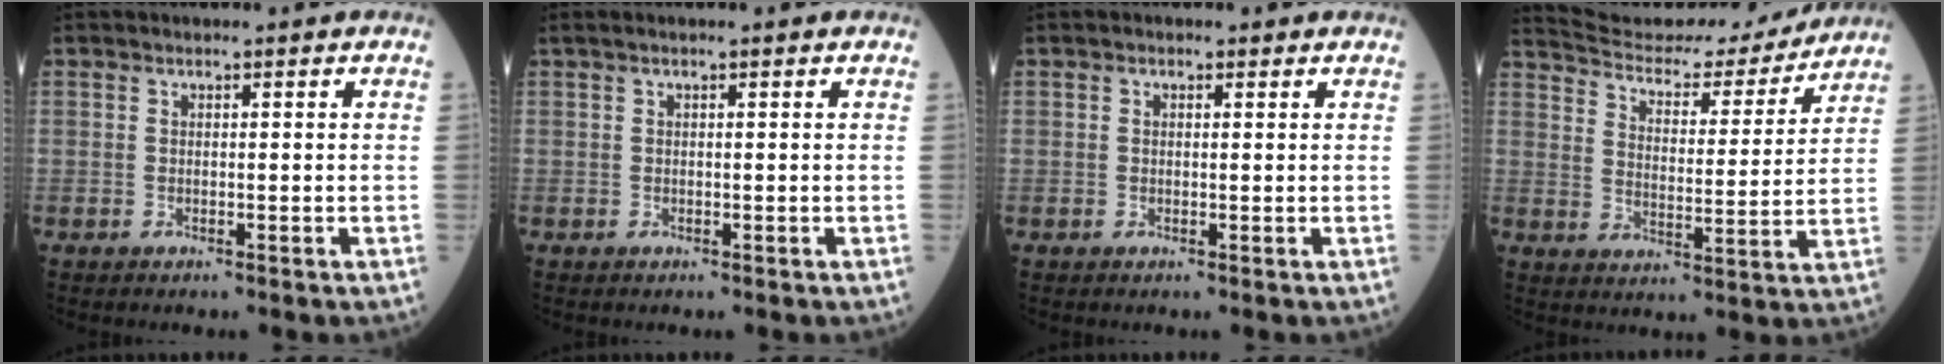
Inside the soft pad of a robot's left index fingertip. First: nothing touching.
{"total": 1.4, "force": [1.2, 0.1, 0.7], "torque": [-0.015, 0.027, 0.026]}
{"total": 0.9, "force": [0.5, 0.8, 0.0], "torque": [0.006, 0.000, 0.007]}
{"total": 18.8, "force": [18.1, 2.1, 4.5], "torque": [-0.075, -0.014, 0.261]}